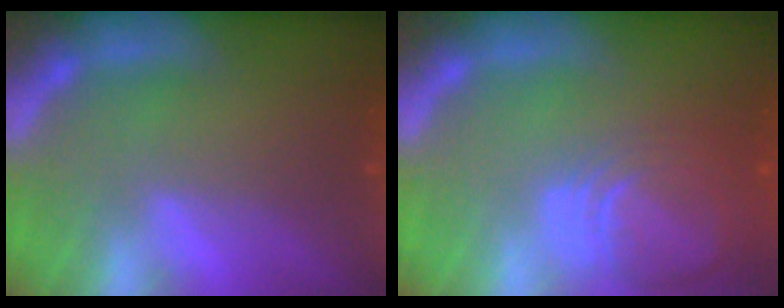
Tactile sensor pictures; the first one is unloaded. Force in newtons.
{"total": 8.0}